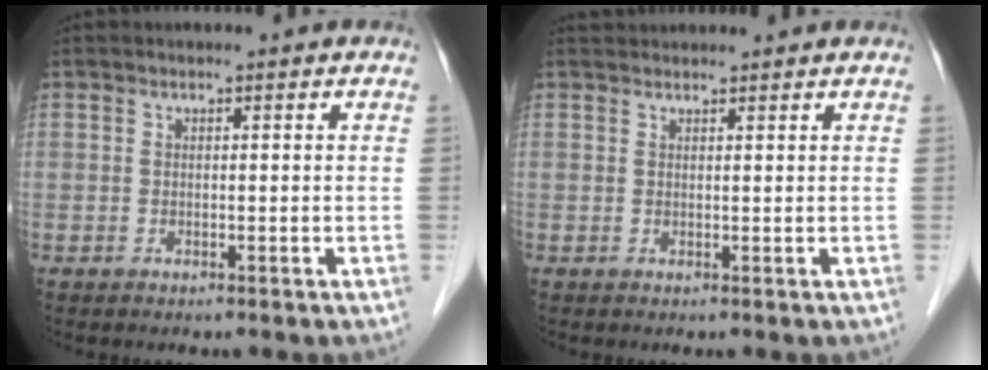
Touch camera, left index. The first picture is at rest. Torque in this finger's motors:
{"motor_torque": [0.10, 0.01, -0.01, -0.01]}